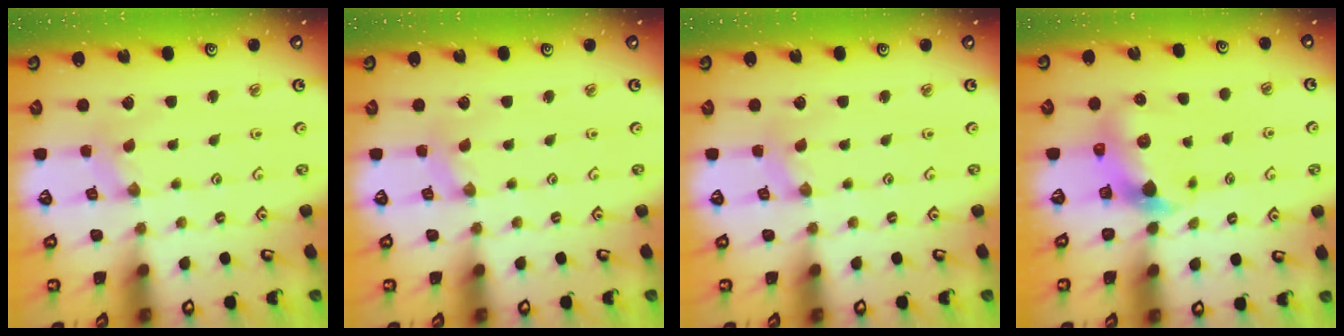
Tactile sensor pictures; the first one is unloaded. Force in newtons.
{"total": 0.0}
{"total": 0.0}
{"total": 6.4, "press": 6.4, "slide": 0.5}